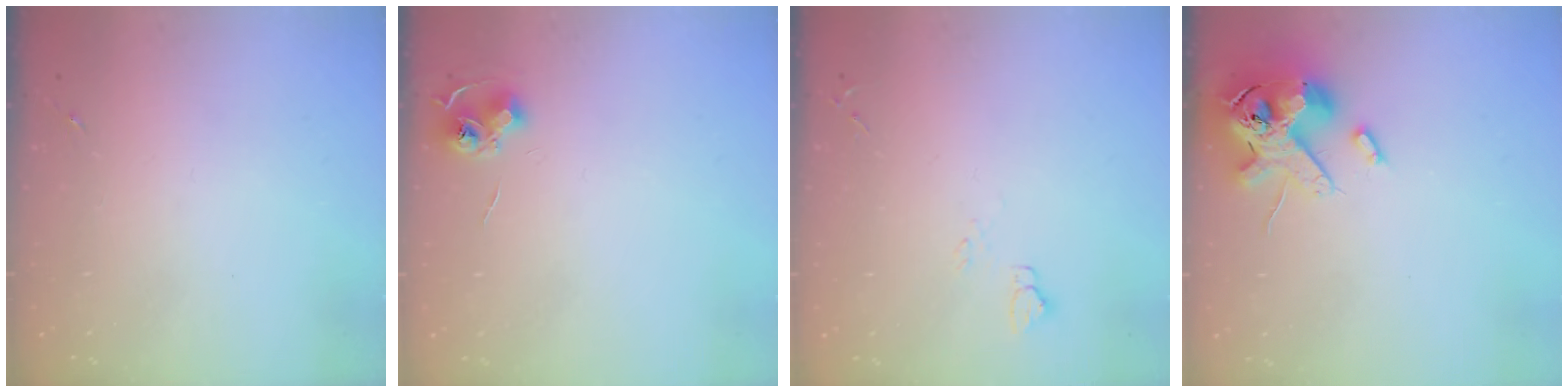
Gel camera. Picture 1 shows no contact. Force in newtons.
{"total": 6.8, "press": 6.8, "slide": 0.7}
{"total": 5.0, "press": 5.0, "slide": 0.6}
{"total": 15.3, "press": 15.1, "slide": 2.6}